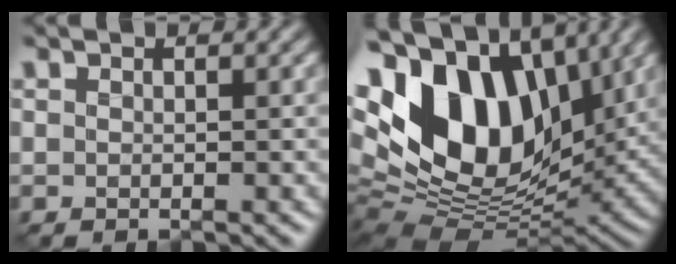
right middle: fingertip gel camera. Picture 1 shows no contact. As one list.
[{"total": 16.7, "force": [4.0, 10.4, 12.5], "torque": [-0.245, 0.025, 0.058]}]